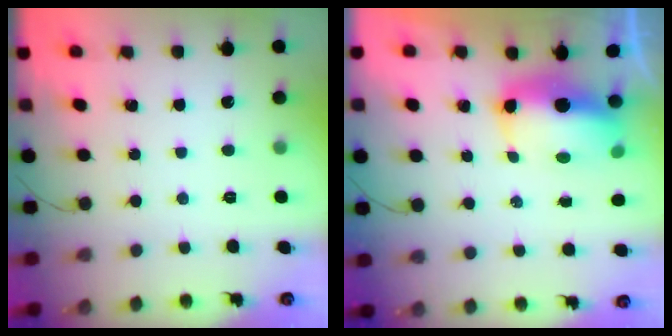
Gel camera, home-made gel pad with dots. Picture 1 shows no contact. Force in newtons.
{"total": 9.1, "press": 9.0, "slide": 0.9}